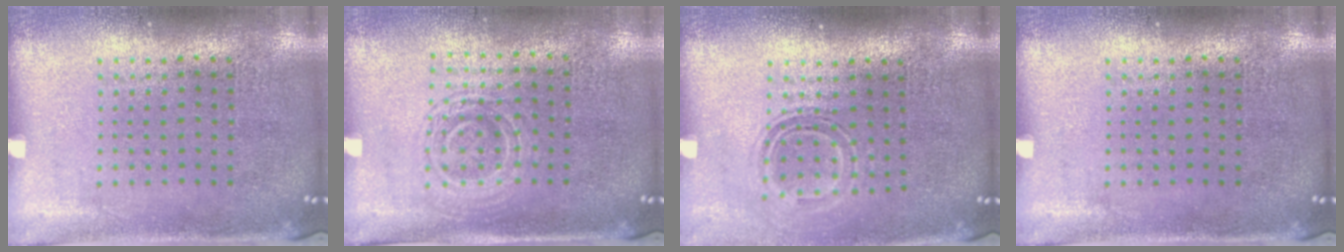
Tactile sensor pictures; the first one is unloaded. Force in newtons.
{"total": 1.4, "press": 1.3, "slide": 0.4}
{"total": 1.5, "press": 1.1, "slide": 1.0}
{"total": 0.0}